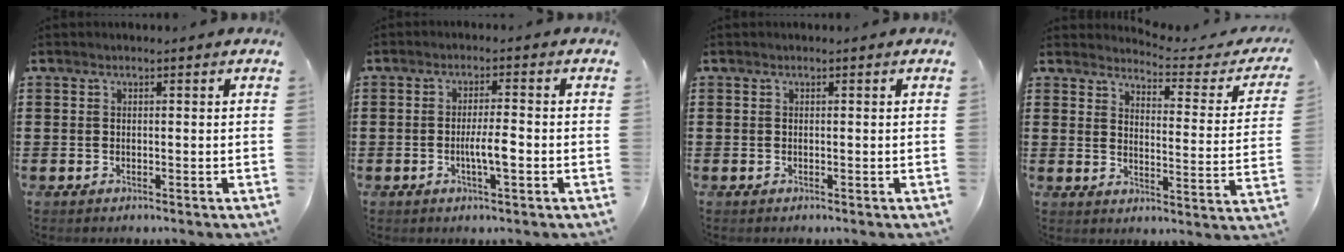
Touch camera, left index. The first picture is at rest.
{"total": 4.0, "force": [-0.9, 0.6, 3.8], "torque": [-0.073, -0.002, -0.019]}
{"total": 0.0}
{"total": 3.6, "force": [3.5, 0.1, 1.0], "torque": [-0.034, -0.029, 0.054]}